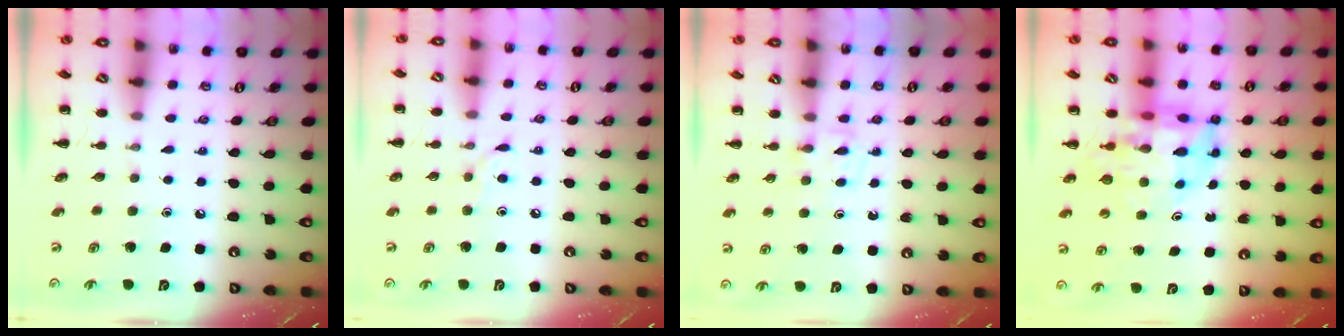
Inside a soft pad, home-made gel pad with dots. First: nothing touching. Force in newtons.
{"total": 5.9, "press": 5.5, "slide": 2.0}
{"total": 4.1, "press": 3.9, "slide": 1.4}
{"total": 9.5, "press": 8.9, "slide": 3.4}